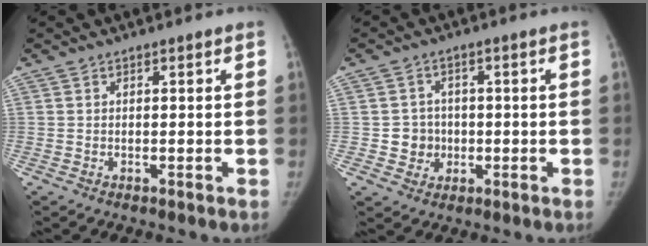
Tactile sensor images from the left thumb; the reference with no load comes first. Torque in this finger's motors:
{"motor_torque": [-0.60, 0.54, 0.23, -0.49, -0.03]}